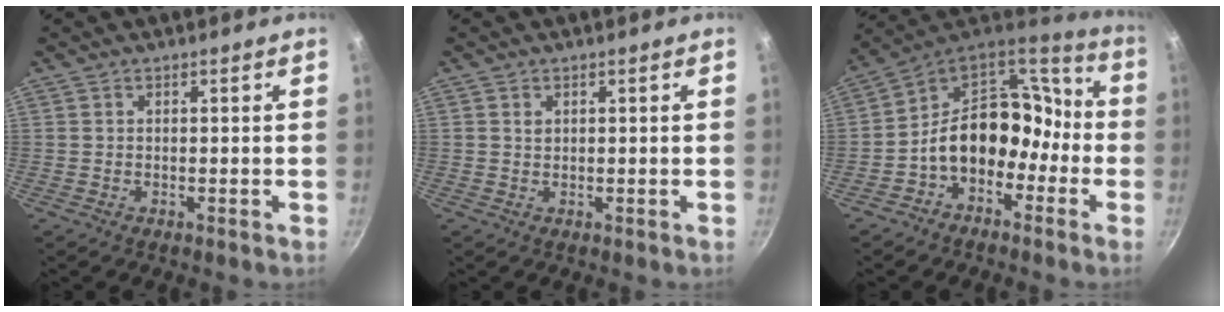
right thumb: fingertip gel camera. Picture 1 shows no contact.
{"total": 0.8, "force": [0.4, 0.6, 0.4], "torque": [-0.006, 0.000, 0.008]}
{"total": 15.4, "force": [-4.8, 11.8, 8.7], "torque": [-0.081, 0.084, -0.092]}